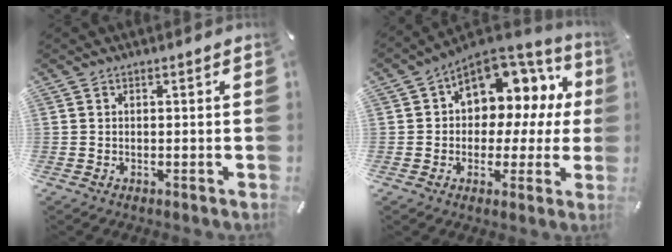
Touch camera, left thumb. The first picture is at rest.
{"total": 12.3, "force": [5.2, 8.5, 7.1], "torque": [-0.106, -0.044, 0.094]}